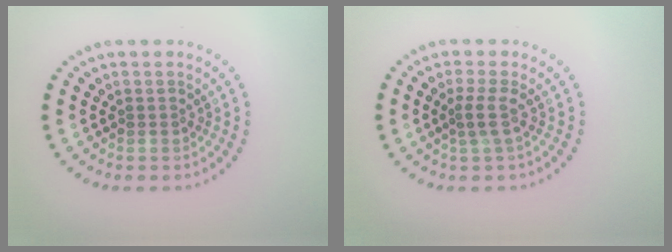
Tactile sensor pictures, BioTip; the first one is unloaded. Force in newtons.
{"total": 1.8, "press": 1.1, "slide": 1.4}